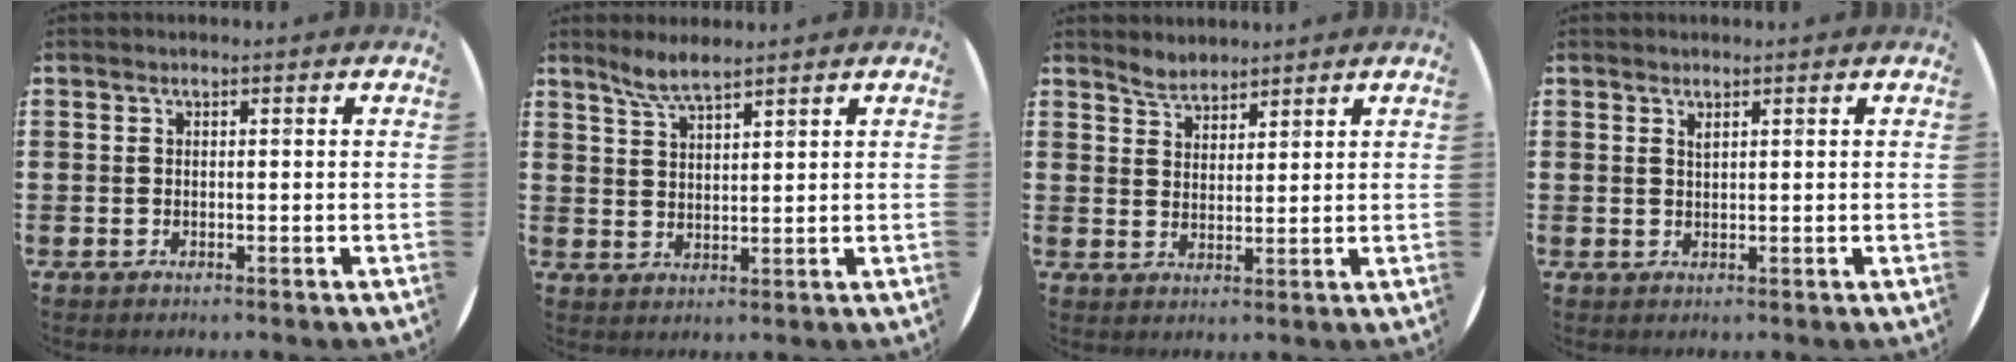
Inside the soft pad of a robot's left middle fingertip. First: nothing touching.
{"total": 3.8, "force": [3.4, 0.3, 1.6], "torque": [-0.039, -0.003, 0.061]}
{"total": 3.0, "force": [2.9, 0.8, -0.1], "torque": [-0.004, -0.004, 0.056]}
{"total": 0.7, "force": [0.7, 0.0, 0.3], "torque": [-0.007, 0.001, 0.012]}